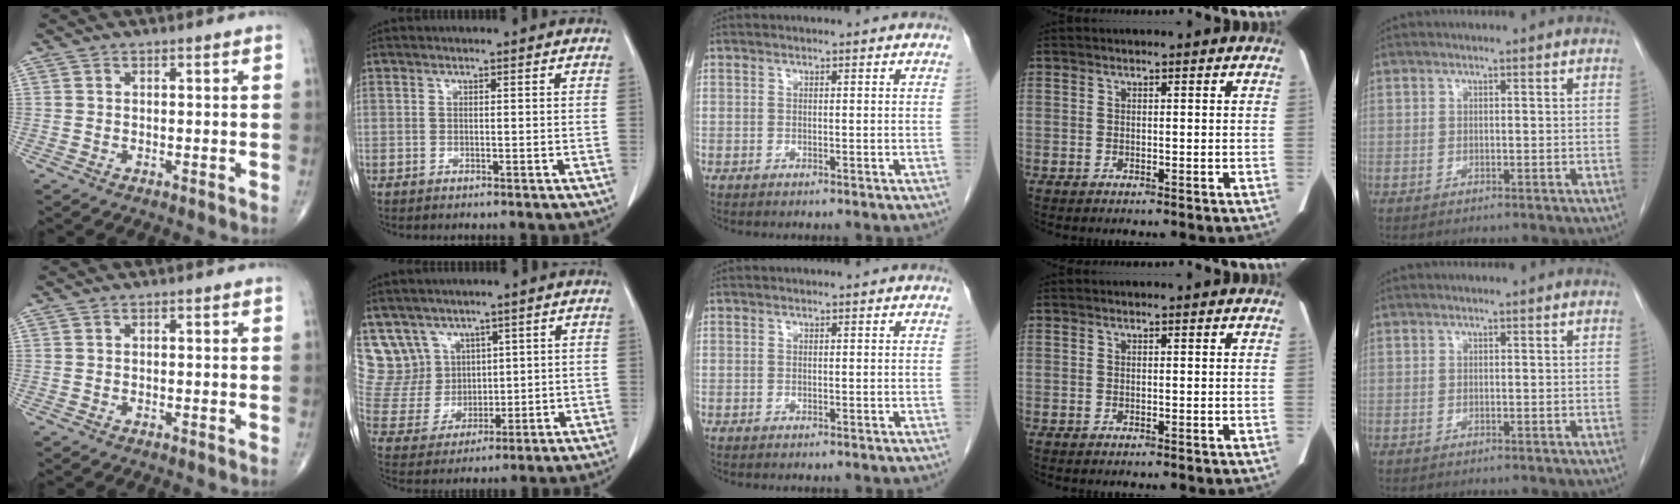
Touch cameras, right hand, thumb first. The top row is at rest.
{"index": {"total": 9.6, "force": [5.9, 7.5, 0.5], "torque": [-0.025, 0.037, 0.138]}}